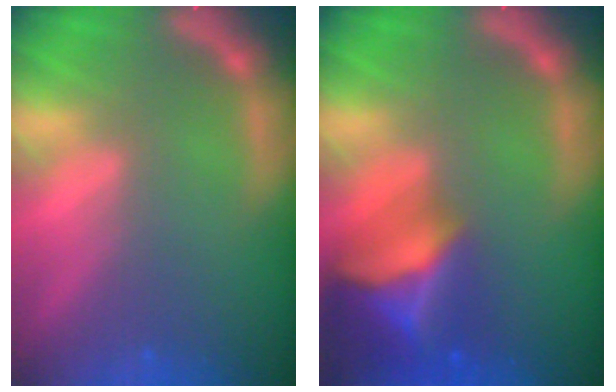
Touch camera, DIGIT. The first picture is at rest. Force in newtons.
{"total": 9.4}